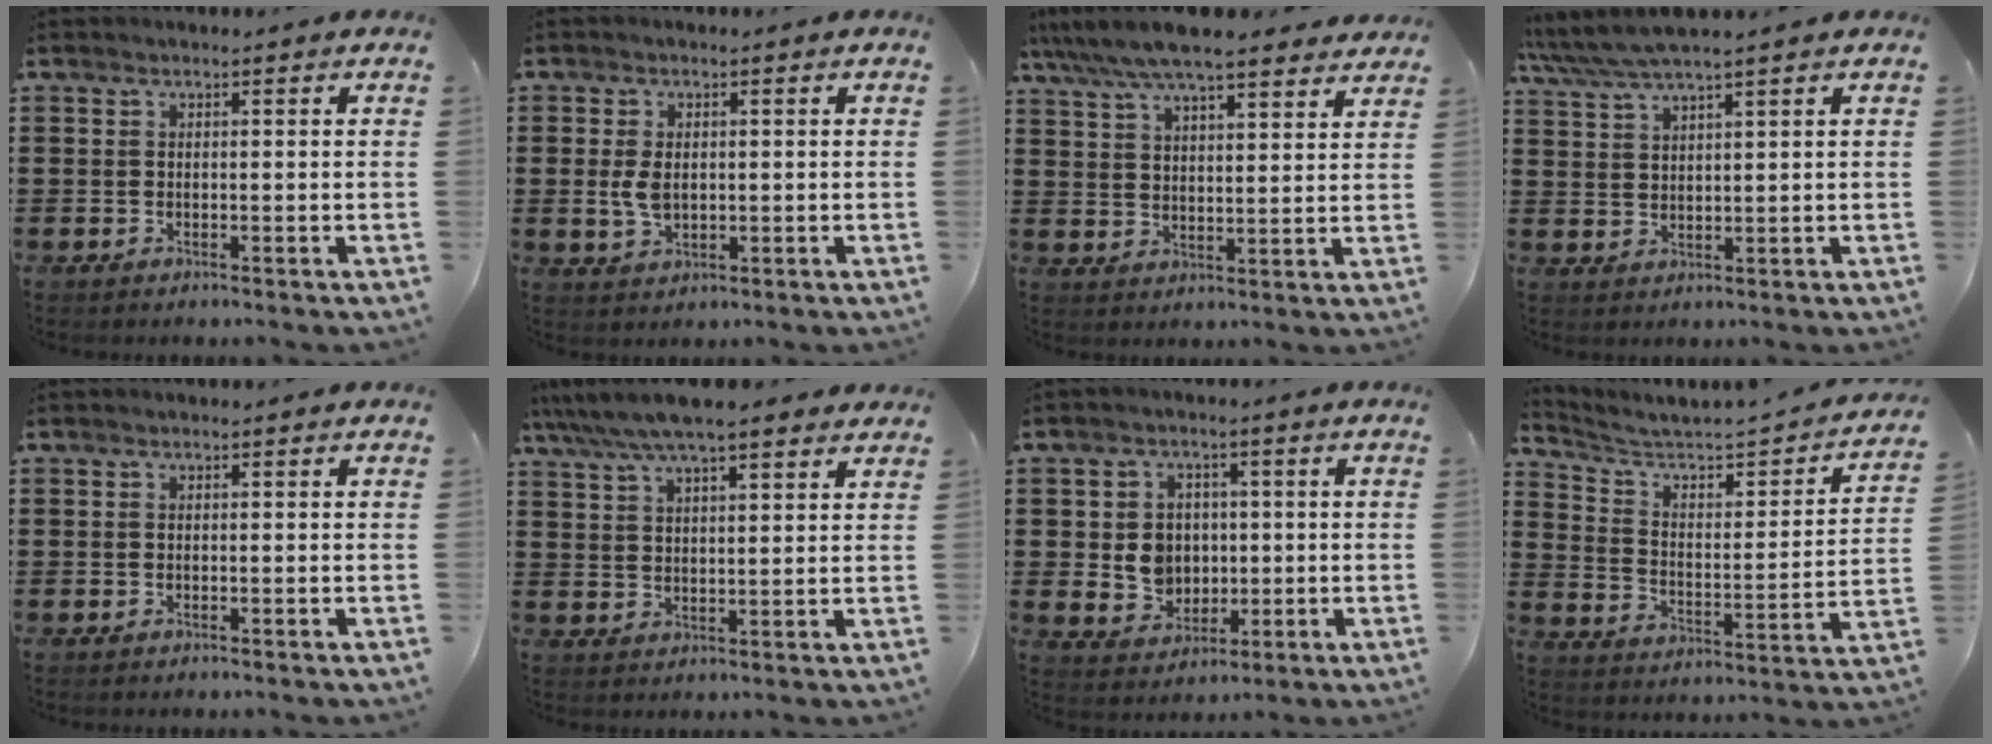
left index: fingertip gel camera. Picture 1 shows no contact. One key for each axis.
{"total": 3.5, "fx": 0.1, "fy": 2.2, "fz": 2.7, "tx": -0.071, "ty": 0.000, "tz": -0.003}
{"total": 7.5, "fx": 6.8, "fy": 0.9, "fz": 3.0, "tx": -0.083, "ty": -0.024, "tz": 0.120}
{"total": 4.3, "fx": 3.6, "fy": 0.2, "fz": 2.3, "tx": -0.055, "ty": -0.009, "tz": 0.064}
{"total": 0.0}
{"total": 7.2, "fx": 6.0, "fy": 1.4, "fz": 3.7, "tx": -0.090, "ty": -0.013, "tz": 0.107}
{"total": 5.4, "fx": 0.4, "fy": 5.0, "fz": 2.2, "tx": -0.044, "ty": 0.007, "tz": 0.004}
{"total": 3.1, "fx": 2.2, "fy": 1.2, "fz": 1.8, "tx": -0.055, "ty": -0.026, "tz": 0.023}